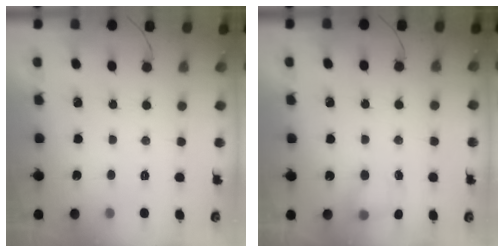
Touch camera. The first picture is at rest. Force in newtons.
{"total": 5.7, "press": 5.6, "slide": 1.1}